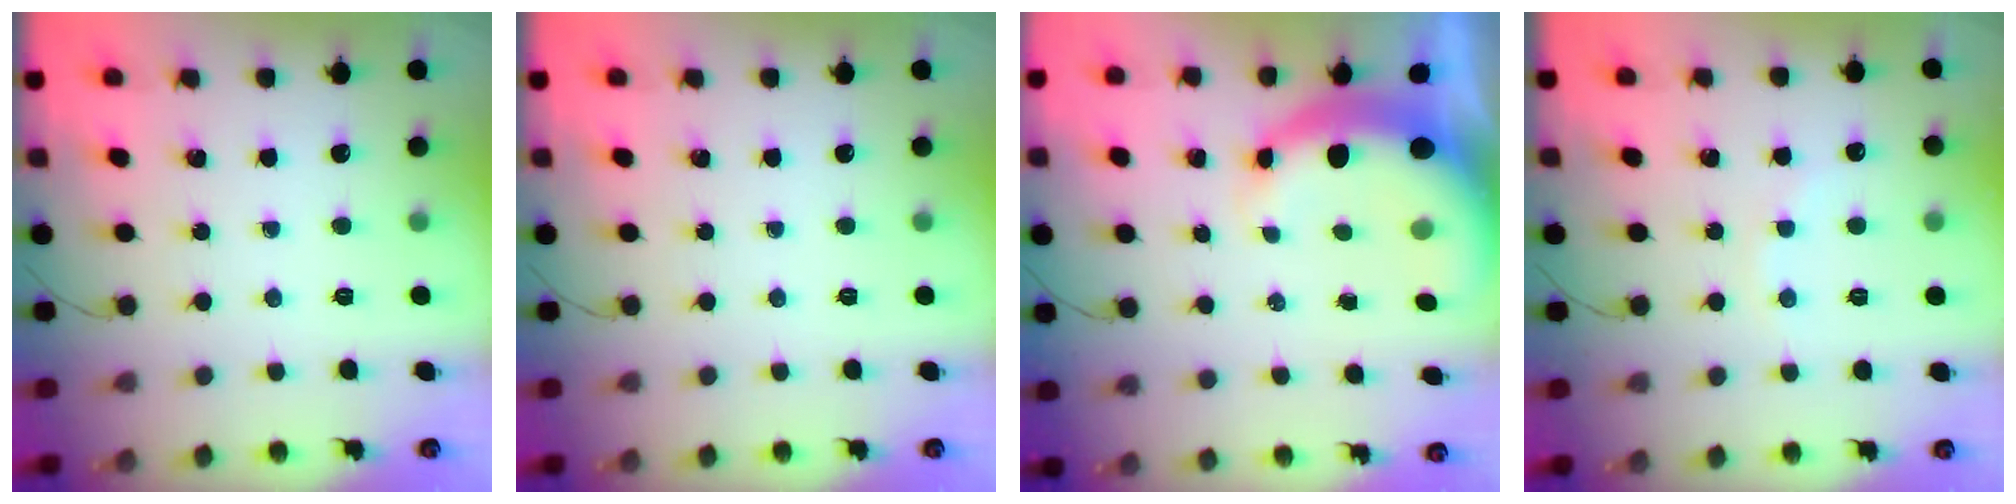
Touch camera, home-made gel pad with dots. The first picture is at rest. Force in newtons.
{"total": 0.0}
{"total": 7.1, "press": 6.9, "slide": 1.7}
{"total": 3.6, "press": 3.5, "slide": 1.0}